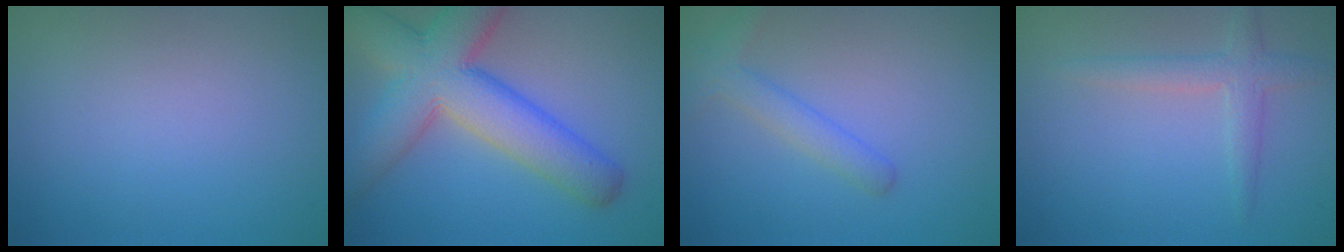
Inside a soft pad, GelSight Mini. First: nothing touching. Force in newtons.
{"total": 9.9, "press": 9.9, "slide": 0.4}
{"total": 2.4, "press": 2.4, "slide": 0.1}
{"total": 2.3, "press": 2.3, "slide": 0.1}